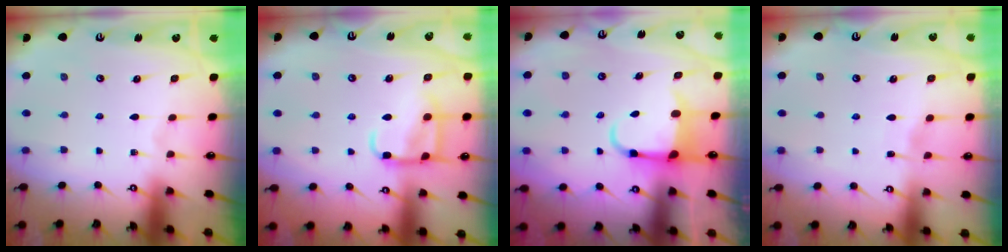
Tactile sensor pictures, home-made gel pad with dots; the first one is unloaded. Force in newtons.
{"total": 11.8, "press": 11.7, "slide": 1.2}
{"total": 4.4, "press": 4.3, "slide": 1.1}
{"total": 2.8, "press": 2.8, "slide": 0.4}